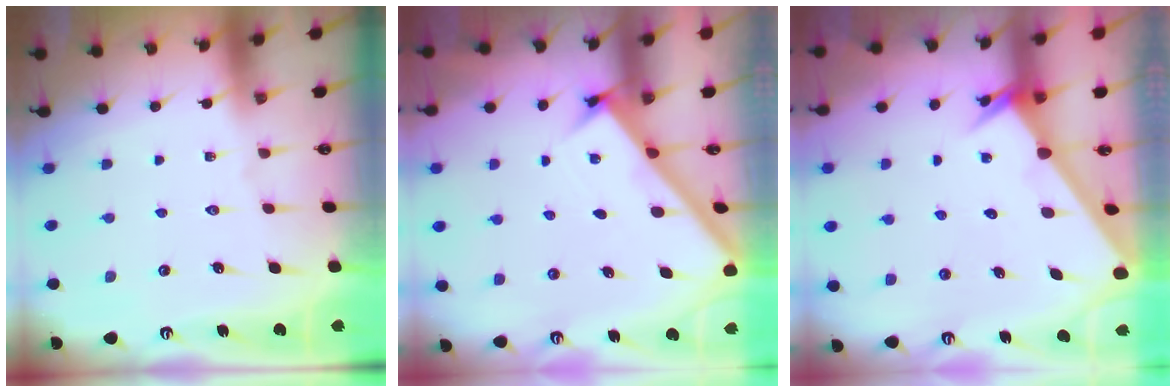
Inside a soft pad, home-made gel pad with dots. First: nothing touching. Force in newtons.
{"total": 2.7, "press": 2.6, "slide": 0.3}
{"total": 2.5, "press": 2.5, "slide": 0.2}